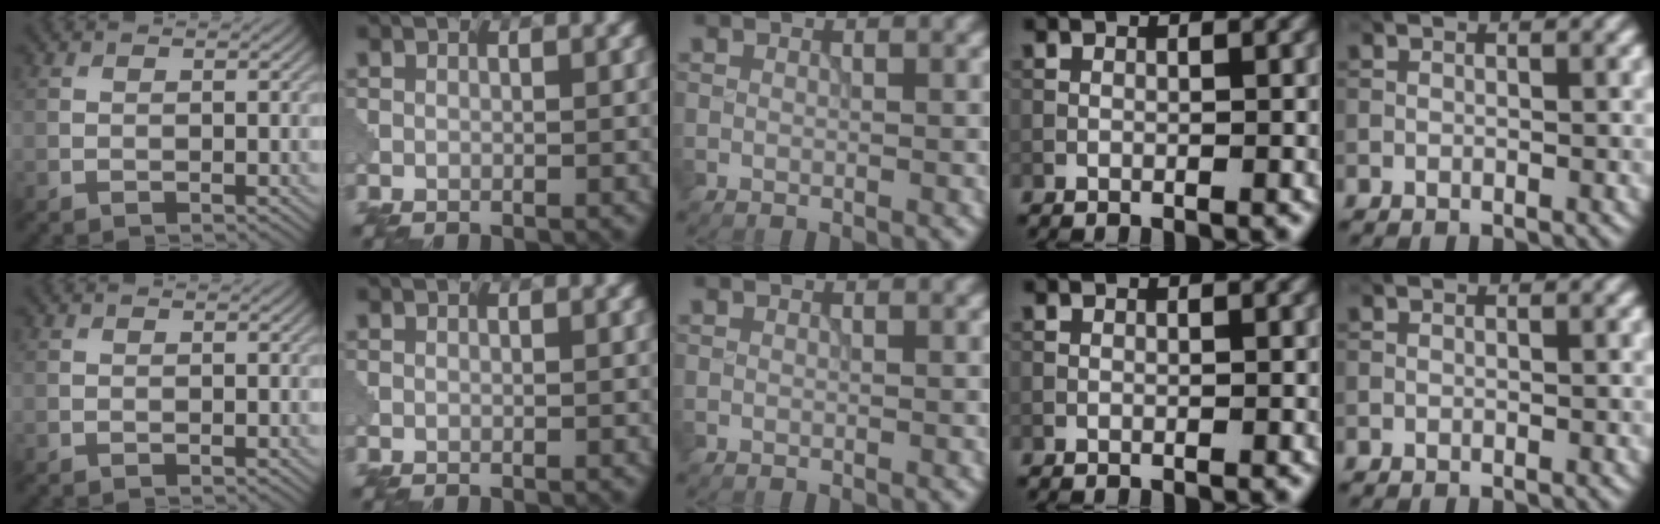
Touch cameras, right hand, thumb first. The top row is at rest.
{}